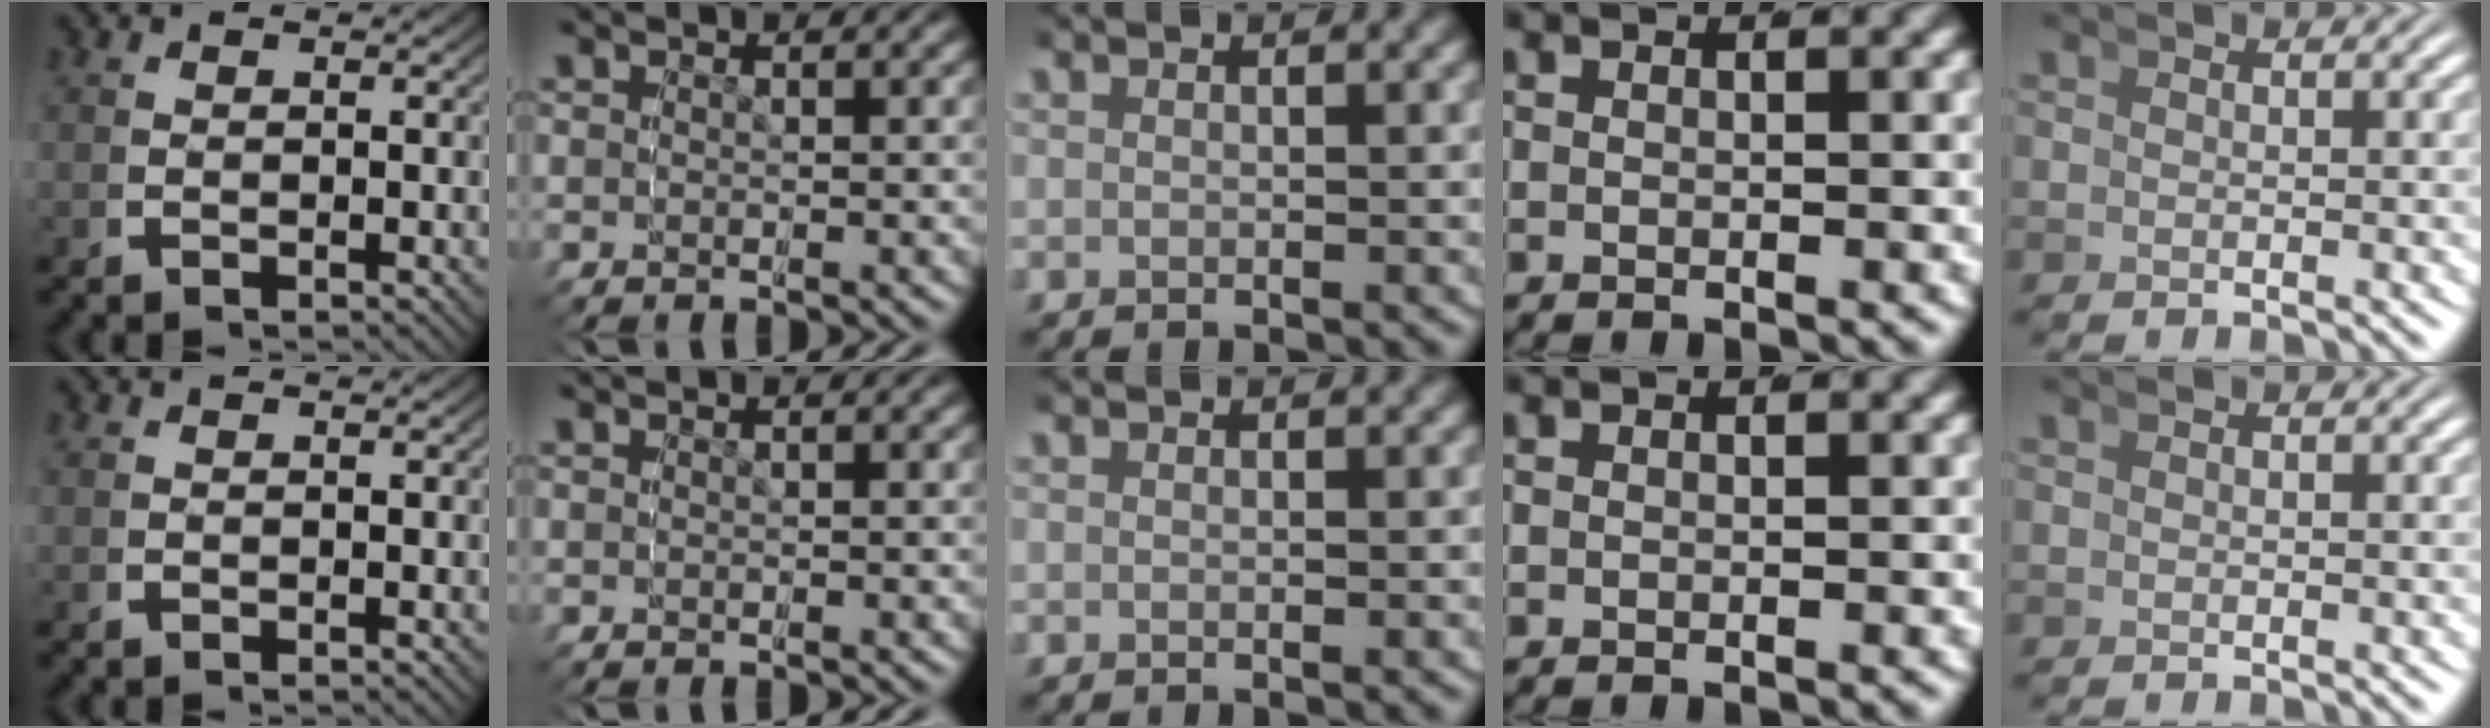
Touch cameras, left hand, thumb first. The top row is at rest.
{}